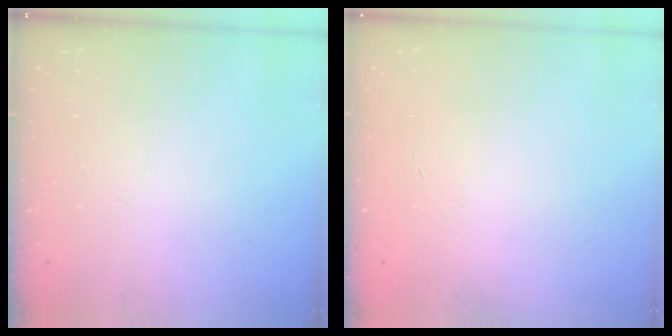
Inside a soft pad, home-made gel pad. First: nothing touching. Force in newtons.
{"total": 0.0}